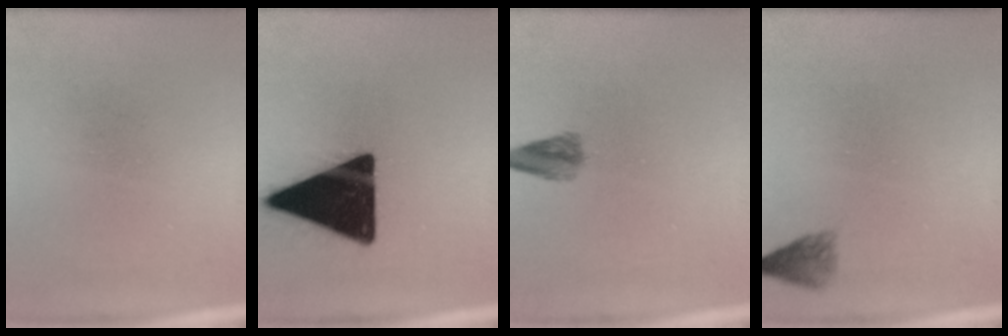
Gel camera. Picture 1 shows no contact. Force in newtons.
{"total": 19.9}
{"total": 2.5}
{"total": 1.8}